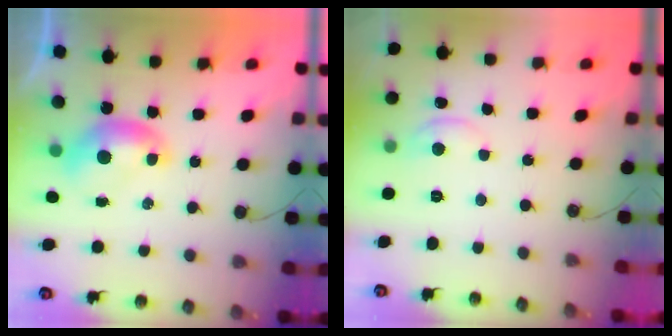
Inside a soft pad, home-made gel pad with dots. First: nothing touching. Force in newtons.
{"total": 0.9, "press": 0.8, "slide": 0.4}